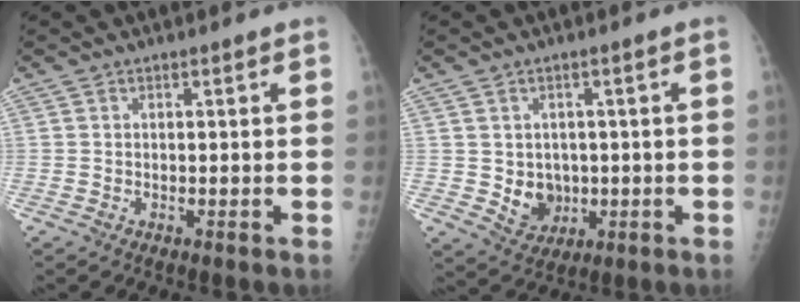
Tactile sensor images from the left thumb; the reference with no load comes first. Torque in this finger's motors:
{"motor_torque": [-0.26, 0.20, 0.17, -0.11, 0.00]}